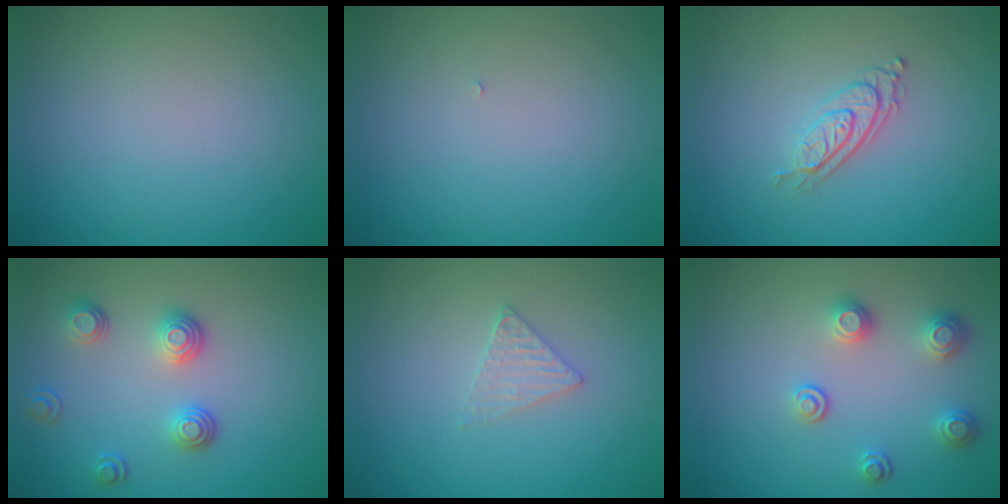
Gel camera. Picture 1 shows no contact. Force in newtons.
{"total": 0.0}
{"total": 2.8, "press": 2.0, "slide": 2.0}
{"total": 3.1, "press": 2.6, "slide": 1.8}
{"total": 1.6, "press": 1.6, "slide": 0.2}
{"total": 2.5, "press": 2.3, "slide": 0.9}